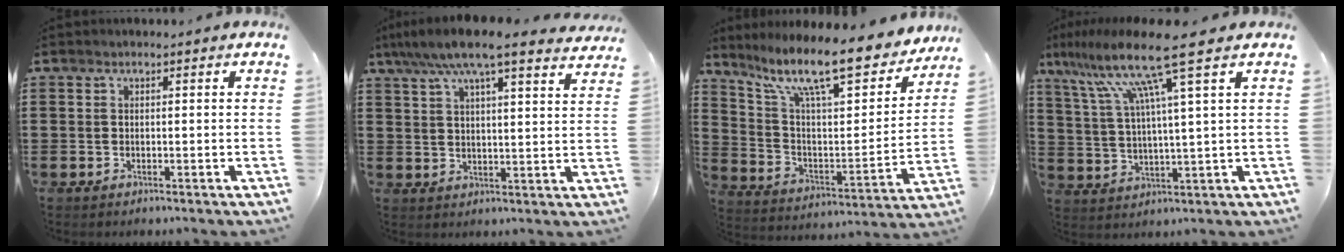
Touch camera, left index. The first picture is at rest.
{"total": 7.7, "force": [6.5, 0.8, 3.9], "torque": [-0.098, -0.019, 0.115]}
{"total": 12.9, "force": [10.4, 1.8, 7.5], "torque": [-0.160, -0.072, 0.171]}
{"total": 12.5, "force": [7.6, 0.0, 9.9], "torque": [-0.229, -0.027, 0.118]}